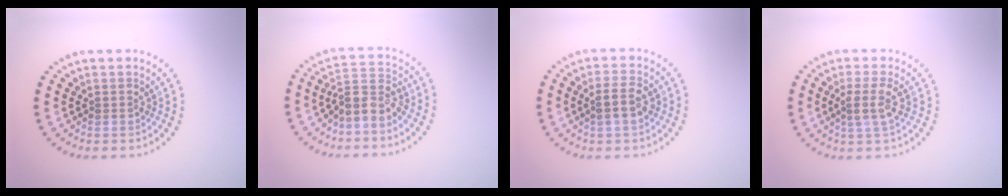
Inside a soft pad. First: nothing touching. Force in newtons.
{"total": 3.1, "press": 2.4, "slide": 1.9}
{"total": 2.4, "press": 2.4, "slide": 0.3}
{"total": 2.2, "press": 1.9, "slide": 1.2}